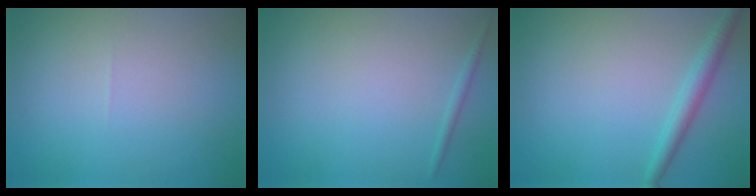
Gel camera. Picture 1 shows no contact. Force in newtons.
{"total": 0.6, "press": 0.6, "slide": 0.1}
{"total": 2.1, "press": 2.1, "slide": 0.1}